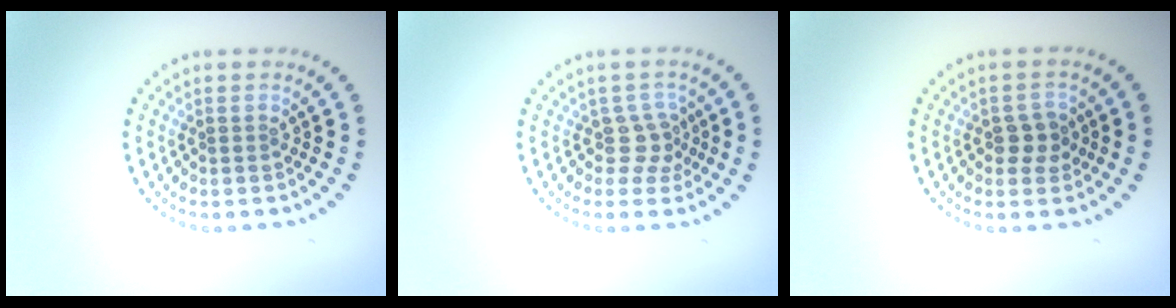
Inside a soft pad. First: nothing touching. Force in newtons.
{"total": 2.3, "press": 1.6, "slide": 1.5}
{"total": 2.2, "press": 2.1, "slide": 0.4}